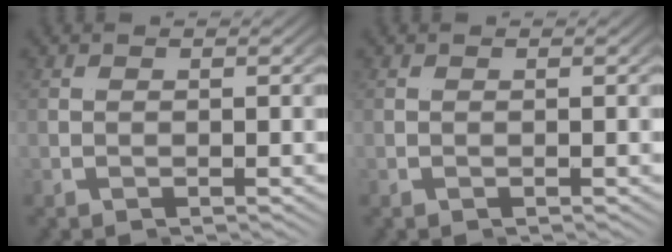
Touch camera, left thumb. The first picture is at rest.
{"total": 0.0}